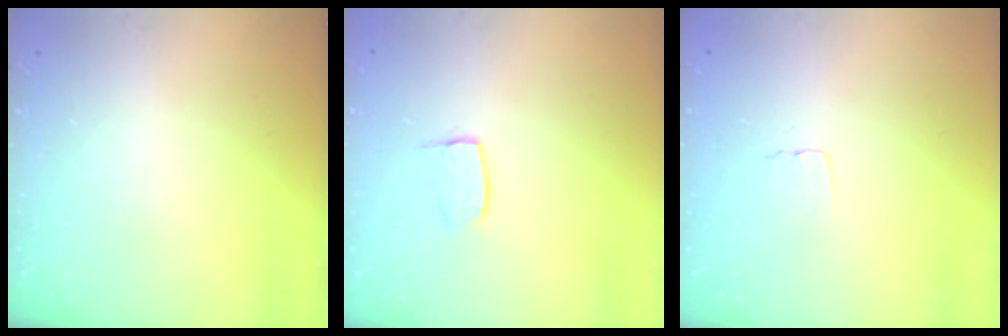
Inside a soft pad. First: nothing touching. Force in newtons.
{"total": 5.6, "press": 5.6, "slide": 0.3}
{"total": 3.1, "press": 3.1, "slide": 0.2}